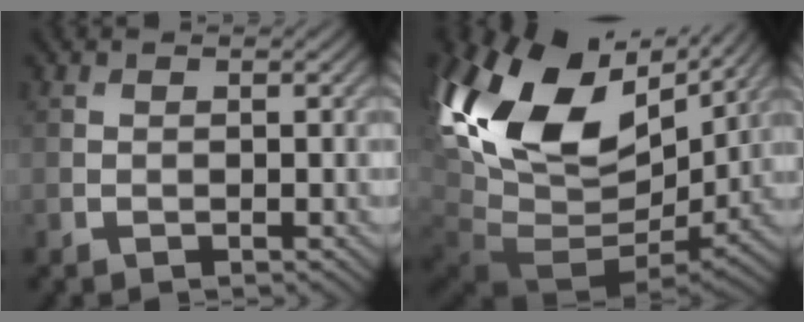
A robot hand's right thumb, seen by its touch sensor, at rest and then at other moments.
{"total": 19.7, "force": [5.4, 12.8, 14.0], "torque": [-0.303, -0.014, 0.118]}